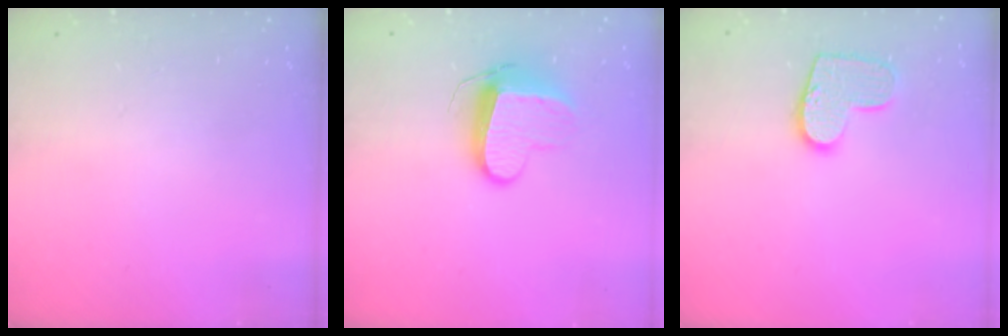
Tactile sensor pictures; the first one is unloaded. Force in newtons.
{"total": 9.5, "press": 9.5, "slide": 0.2}
{"total": 10.2, "press": 10.2, "slide": 0.2}